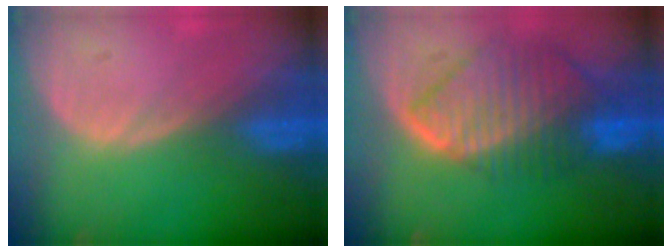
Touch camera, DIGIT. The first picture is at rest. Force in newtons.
{"total": 10.0, "press": 8.7, "slide": 5.0}